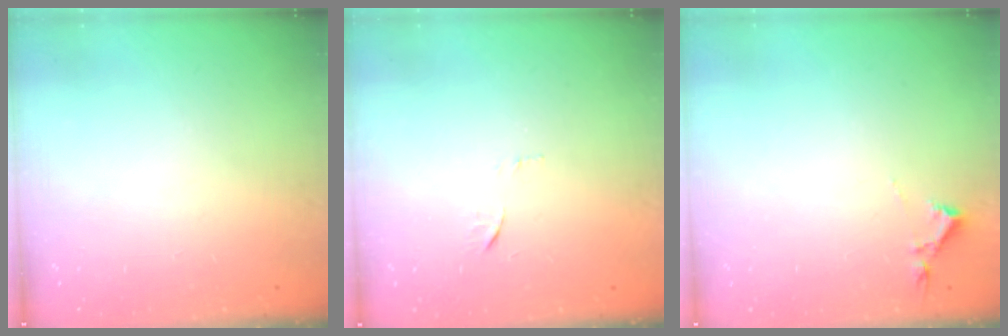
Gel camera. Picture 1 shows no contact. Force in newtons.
{"total": 6.5, "press": 6.5, "slide": 0.5}
{"total": 2.9, "press": 2.9, "slide": 0.5}